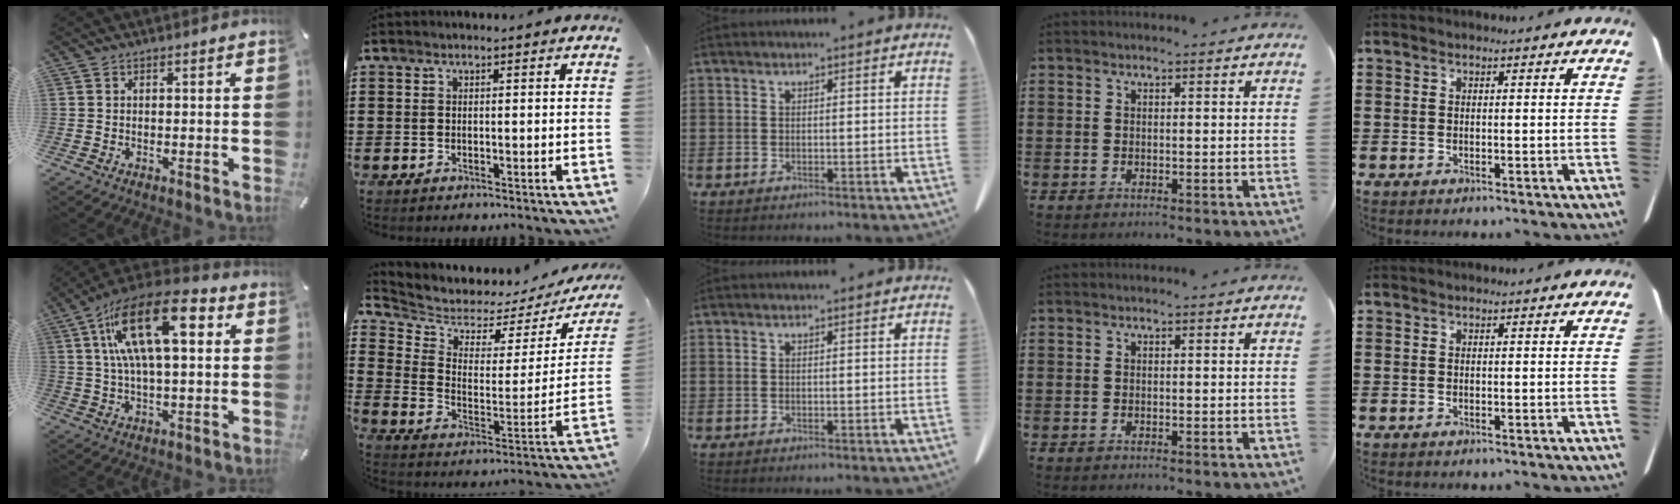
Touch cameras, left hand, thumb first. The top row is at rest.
{"thumb": {"total": 19.7, "force": [7.1, 8.4, 16.4], "torque": [-0.310, -0.021, 0.111]}, "index": {"total": 4.5, "force": [4.2, 1.6, 0.2], "torque": [-0.039, -0.041, 0.069]}}